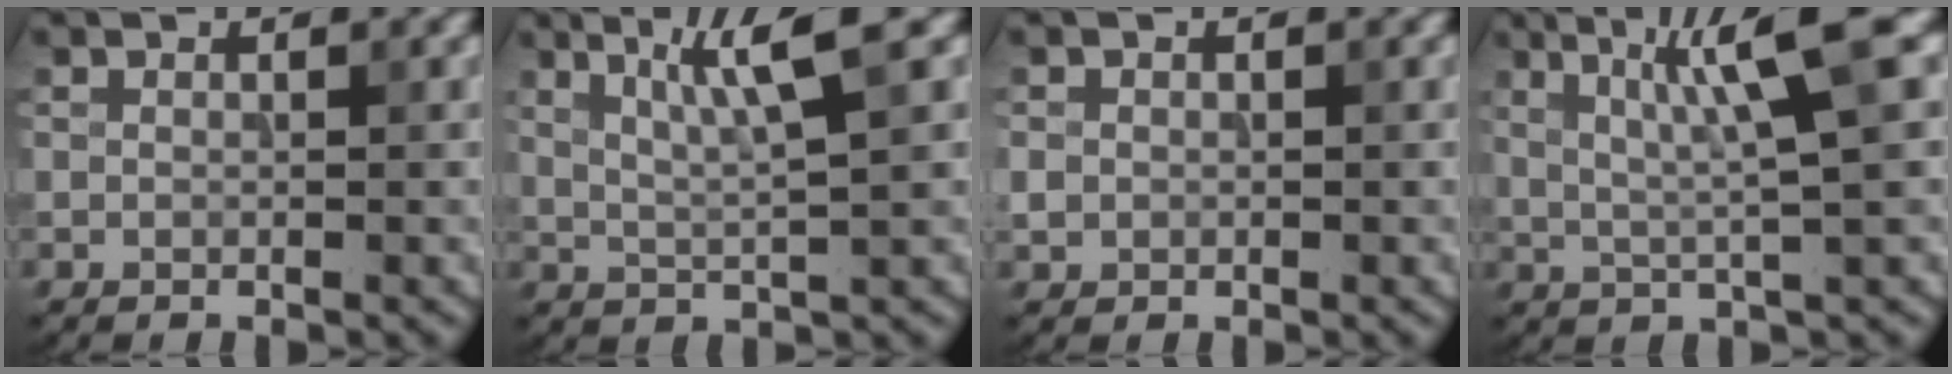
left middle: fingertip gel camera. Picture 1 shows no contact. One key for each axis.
{"total": 4.7, "fx": 2.2, "fy": 0.4, "fz": 4.2, "tx": -0.073, "ty": 0.001, "tz": 0.042}
{"total": 1.1, "fx": -0.1, "fy": 1.0, "fz": 0.3, "tx": 0.001, "ty": -0.003, "tz": -0.004}
{"total": 6.4, "fx": 2.2, "fy": 0.5, "fz": 6.0, "tx": -0.103, "ty": 0.009, "tz": 0.042}